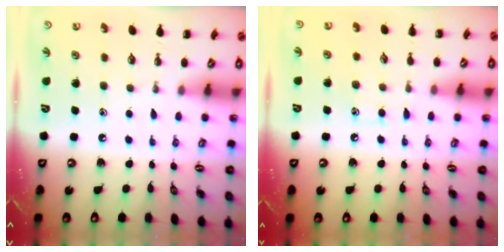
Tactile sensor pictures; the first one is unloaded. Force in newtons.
{"total": 6.9, "press": 6.5, "slide": 2.2}